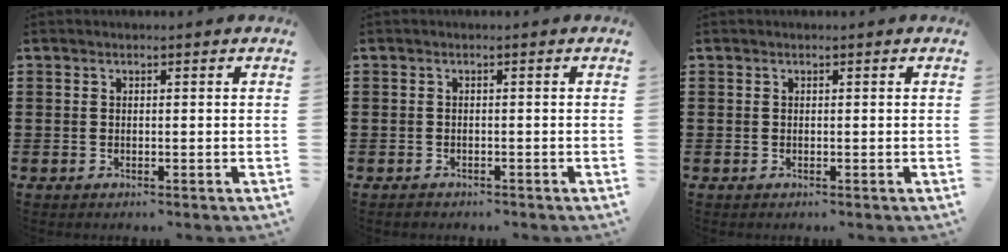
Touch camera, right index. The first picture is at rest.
{"total": 0.8, "force": [-0.8, 0.2, 0.0], "torque": [-0.003, 0.000, -0.018]}
{"total": 0.0}